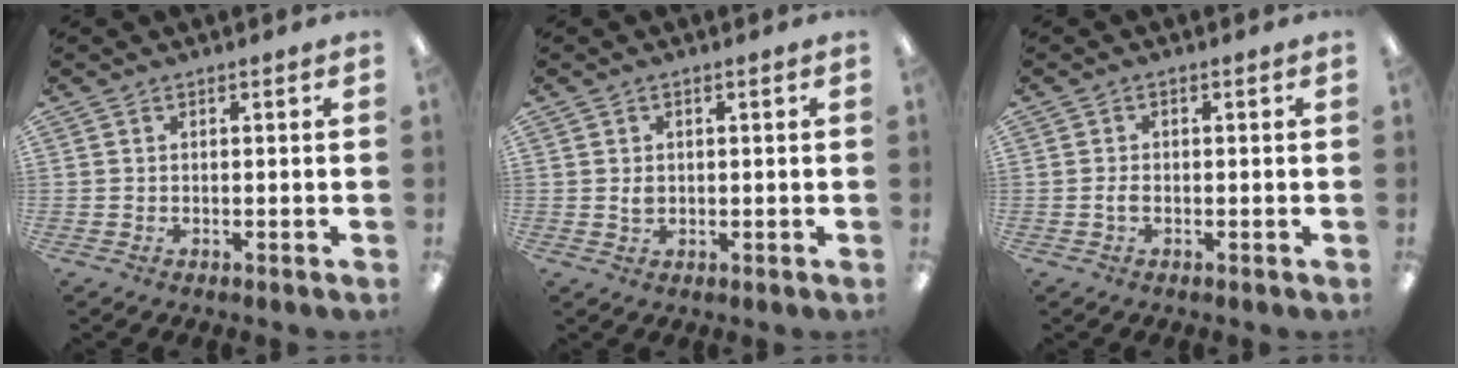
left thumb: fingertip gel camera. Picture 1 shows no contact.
{"total": 1.6, "force": [0.2, 1.1, 1.1], "torque": [-0.023, 0.002, 0.003]}
{"total": 1.3, "force": [-0.4, 0.6, 1.1], "torque": [-0.021, 0.001, -0.008]}